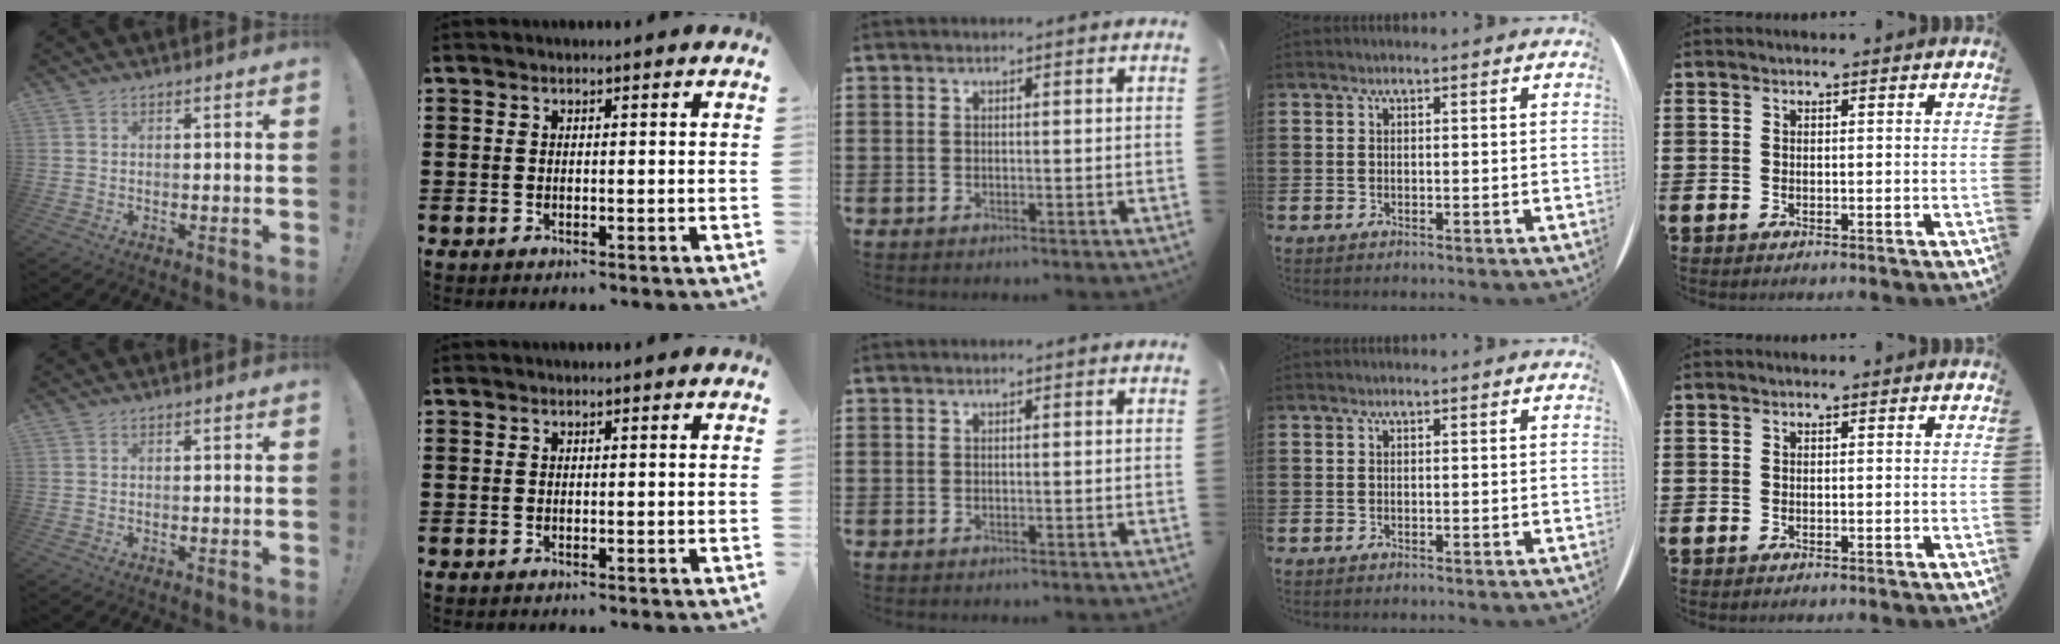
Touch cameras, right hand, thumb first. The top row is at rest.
{}